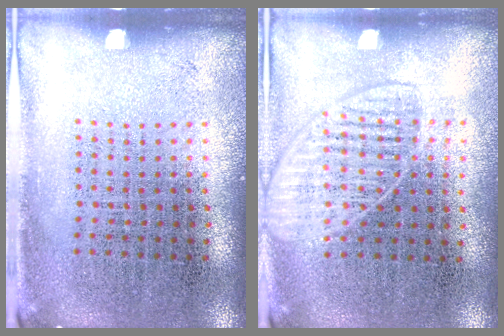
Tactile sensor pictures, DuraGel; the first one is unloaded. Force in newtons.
{"total": 1.3, "press": 1.2, "slide": 0.5}